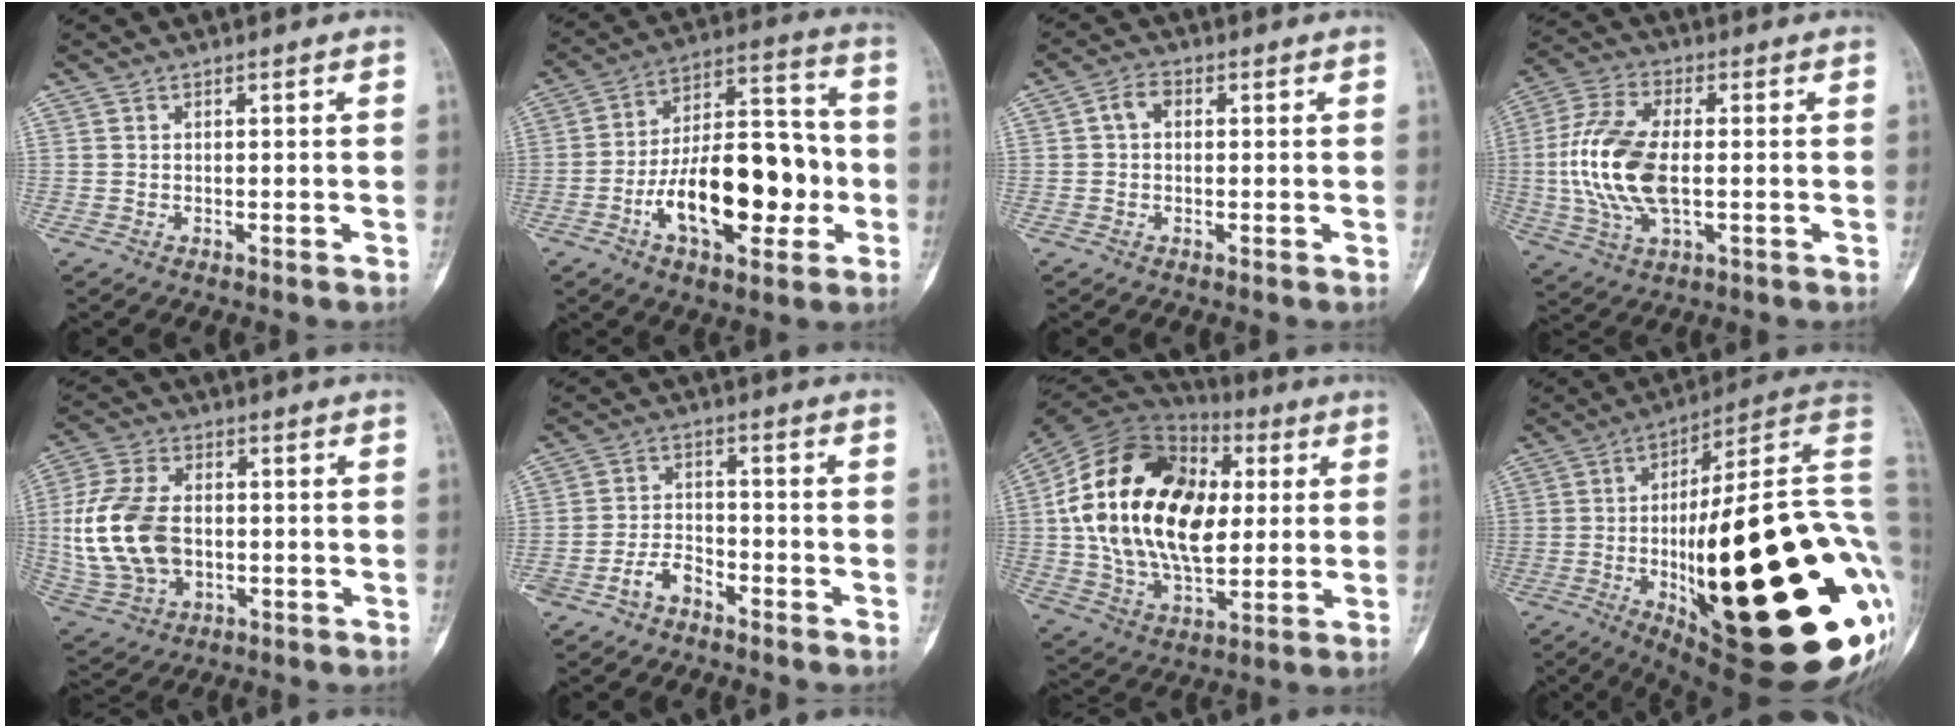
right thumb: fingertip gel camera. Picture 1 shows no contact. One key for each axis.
{"total": 21.0, "fx": -5.1, "fy": 10.6, "fz": 17.5, "tx": -0.251, "ty": 0.045, "tz": -0.080}
{"total": 3.1, "fx": 0.4, "fy": 2.2, "fz": 2.1, "tx": -0.031, "ty": 0.013, "tz": 0.002}
{"total": 15.0, "fx": -0.7, "fy": 7.6, "fz": 12.9, "tx": -0.276, "ty": 0.007, "tz": -0.014}
{"total": 16.0, "fx": -0.3, "fy": 10.6, "fz": 12.0, "tx": -0.243, "ty": 0.005, "tz": 0.003}
{"total": 5.7, "fx": -3.6, "fy": 3.5, "fz": 2.6, "tx": -0.040, "ty": 0.033, "tz": -0.066}
{"total": 28.8, "fx": 3.9, "fy": 17.3, "fz": 22.7, "tx": -0.414, "ty": 0.001, "tz": 0.066}
{"total": 44.0, "fx": -7.8, "fy": 12.7, "fz": 41.4, "tx": -0.507, "ty": 0.026, "tz": -0.111}